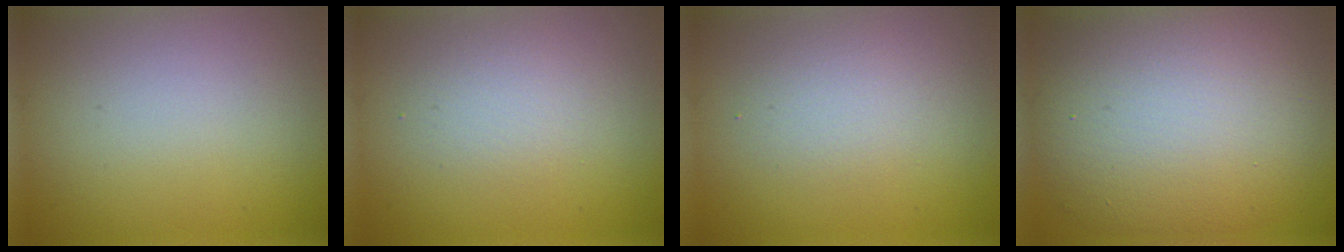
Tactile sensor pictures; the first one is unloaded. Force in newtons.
{"total": 1.9, "press": 1.9, "slide": 0.0}
{"total": 1.9, "press": 1.9, "slide": 0.1}
{"total": 12.1, "press": 12.1, "slide": 0.5}